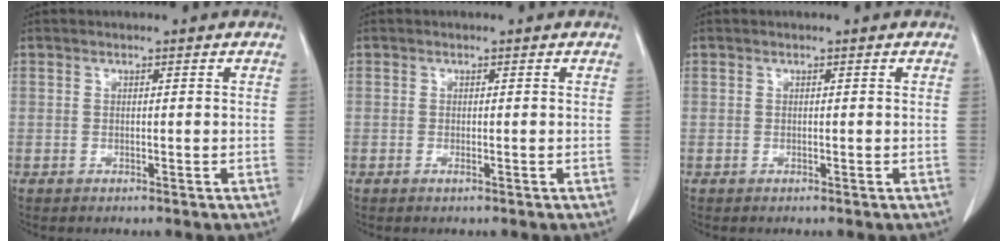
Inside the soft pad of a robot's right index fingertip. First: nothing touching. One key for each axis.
{"total": 0.9, "fx": -0.3, "fy": 0.4, "fz": 0.7, "tx": -0.016, "ty": -0.002, "tz": -0.003}
{"total": 0.0}